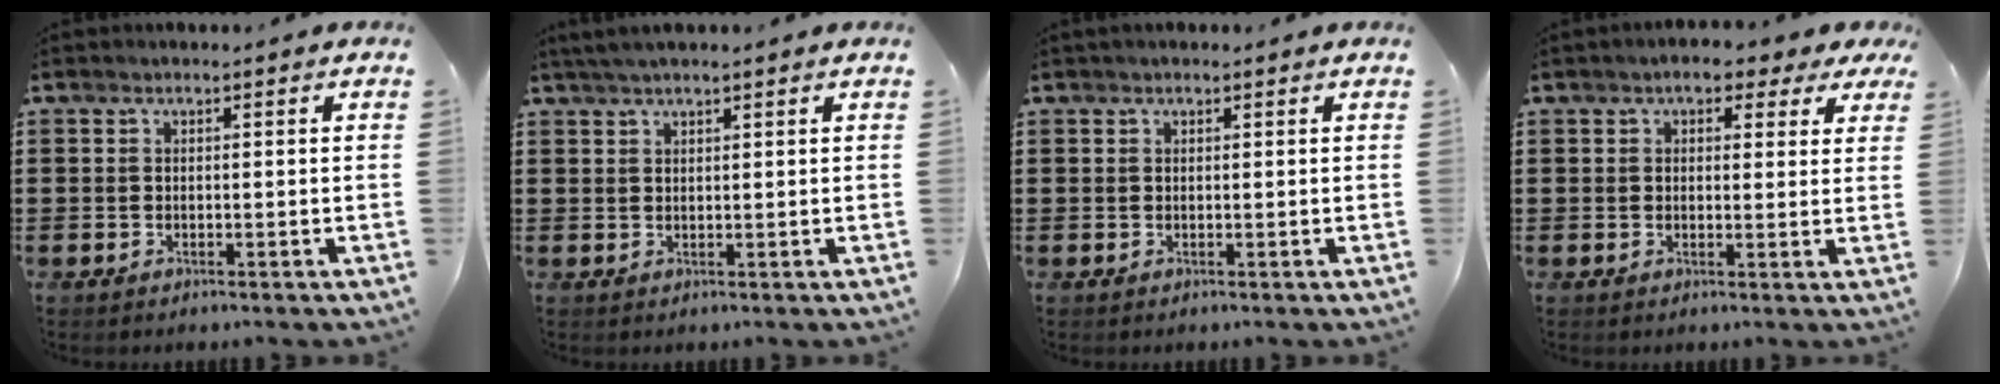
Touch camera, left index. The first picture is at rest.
{"total": 2.0, "force": [1.6, 0.2, 1.1], "torque": [-0.023, 0.002, 0.031]}
{"total": 0.6, "force": [0.4, 0.3, 0.3], "torque": [-0.006, 0.003, 0.008]}
{"total": 3.8, "force": [2.7, 1.5, 2.2], "torque": [-0.044, 0.003, 0.045]}